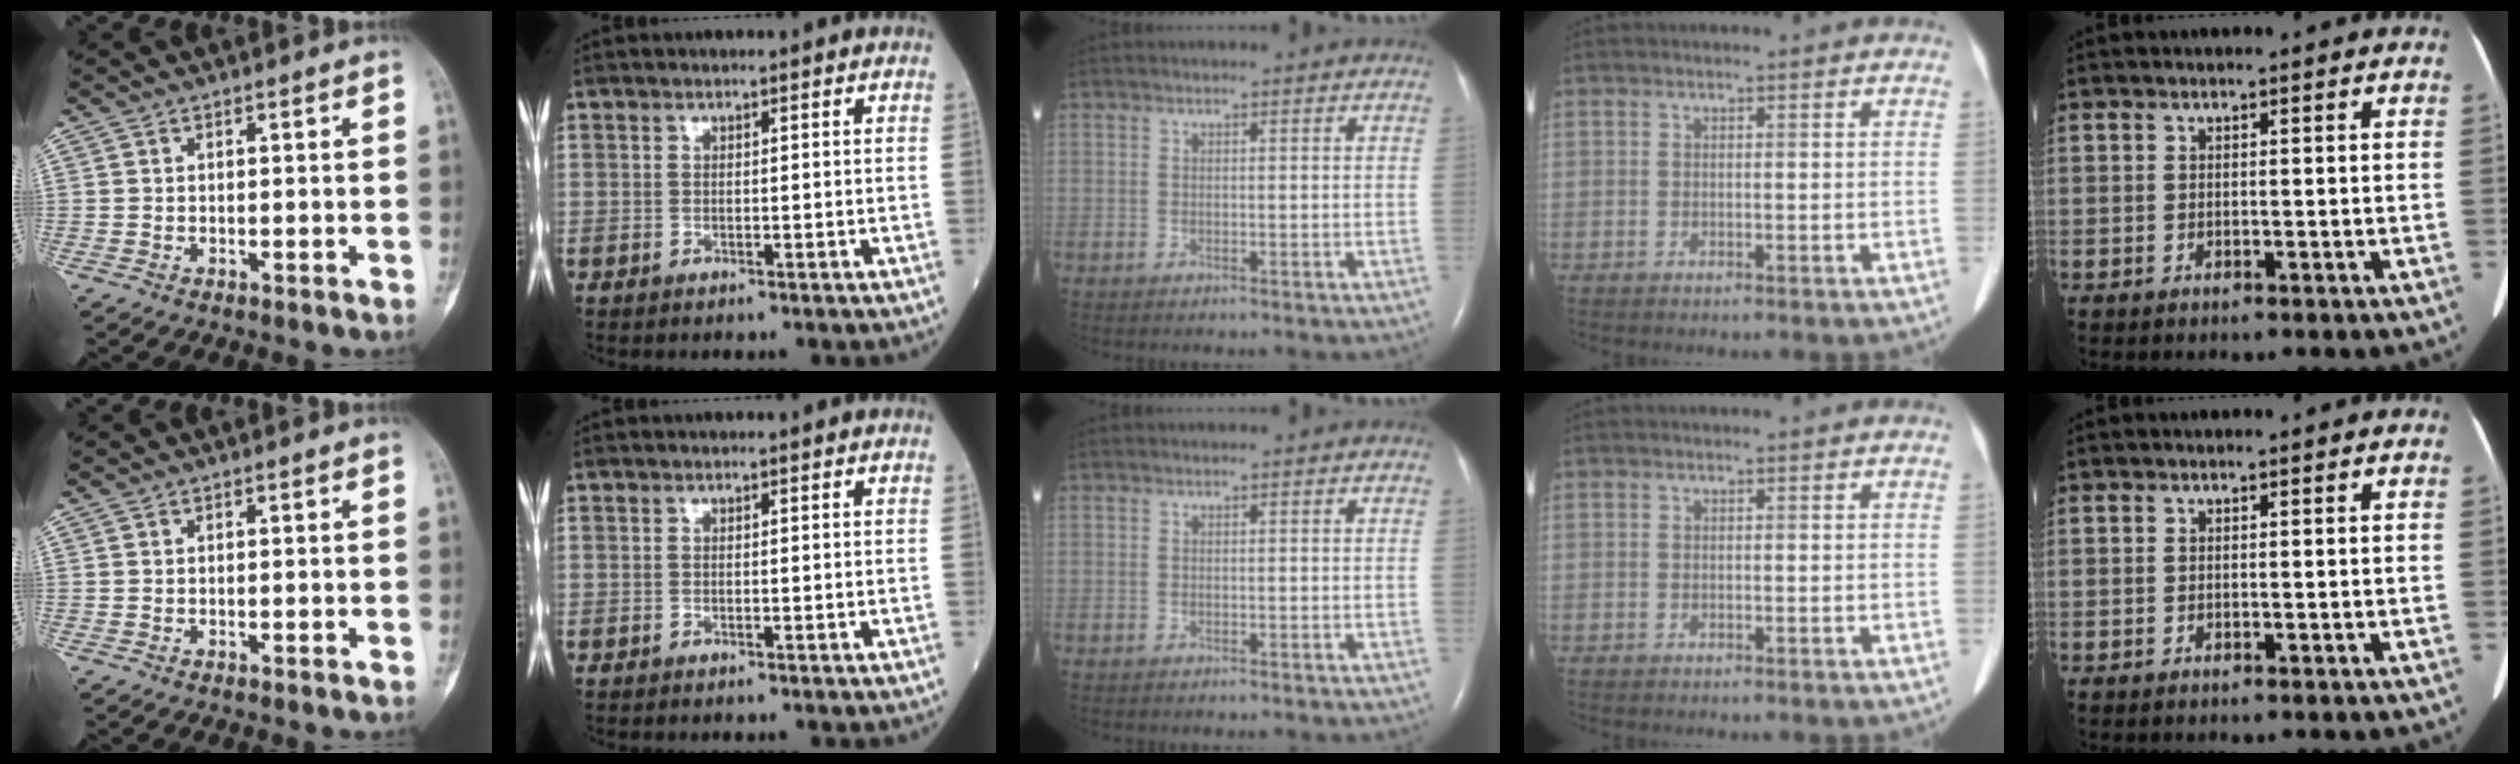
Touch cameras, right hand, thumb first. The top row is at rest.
{}